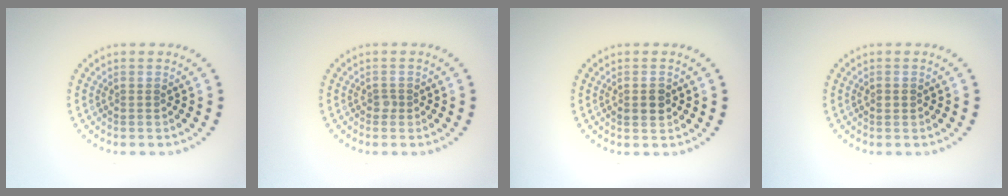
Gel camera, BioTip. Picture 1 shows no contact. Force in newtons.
{"total": 0.7, "press": 0.6, "slide": 0.4}
{"total": 1.7, "press": 1.7, "slide": 0.1}
{"total": 1.0, "press": 1.0, "slide": 0.0}